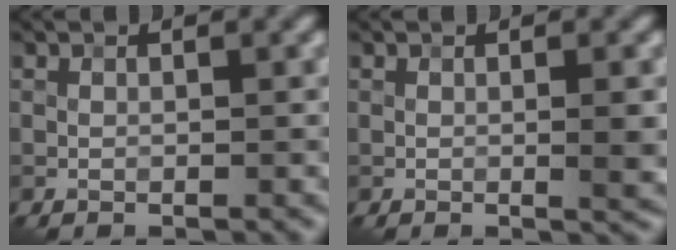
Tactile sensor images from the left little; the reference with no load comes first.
{"total": 2.3, "force": [0.1, 0.5, 2.2], "torque": [-0.029, -0.002, 0.003]}